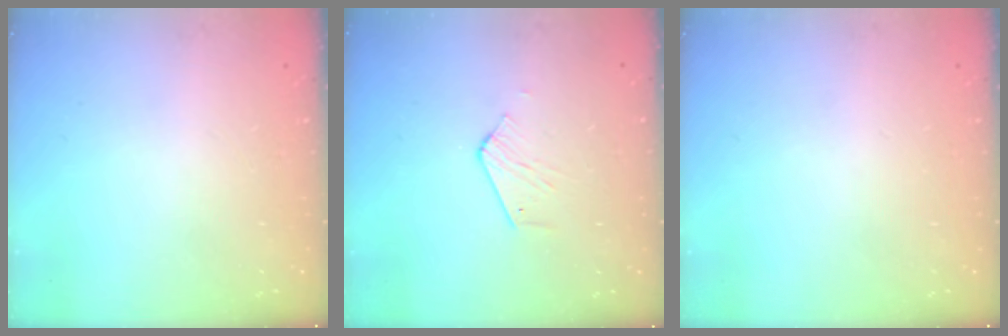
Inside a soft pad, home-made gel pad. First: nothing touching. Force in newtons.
{"total": 3.0, "press": 3.0, "slide": 0.1}
{"total": 0.0}